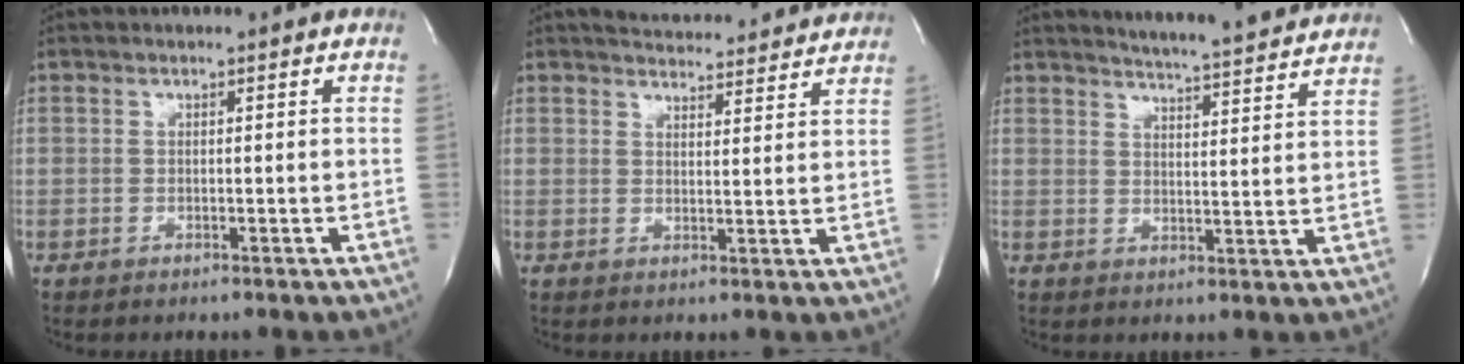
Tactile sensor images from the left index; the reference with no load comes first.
{"total": 11.7, "force": [11.3, 2.2, 2.3], "torque": [-0.025, 0.002, 0.132]}
{"total": 13.5, "force": [12.9, 0.1, 4.1], "torque": [-0.069, -0.026, 0.156]}